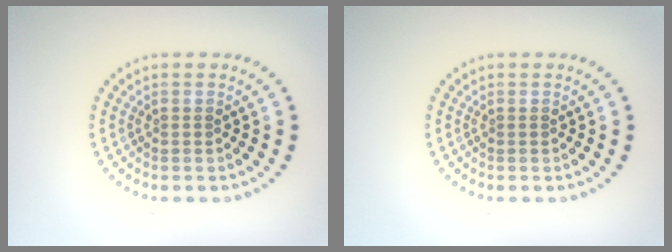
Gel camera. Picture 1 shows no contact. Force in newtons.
{"total": 0.0}